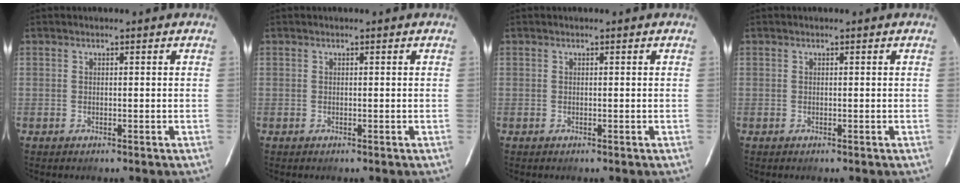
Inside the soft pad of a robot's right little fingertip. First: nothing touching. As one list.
[{"total": 0.0}, {"total": 0.0}, {"total": 0.0}]